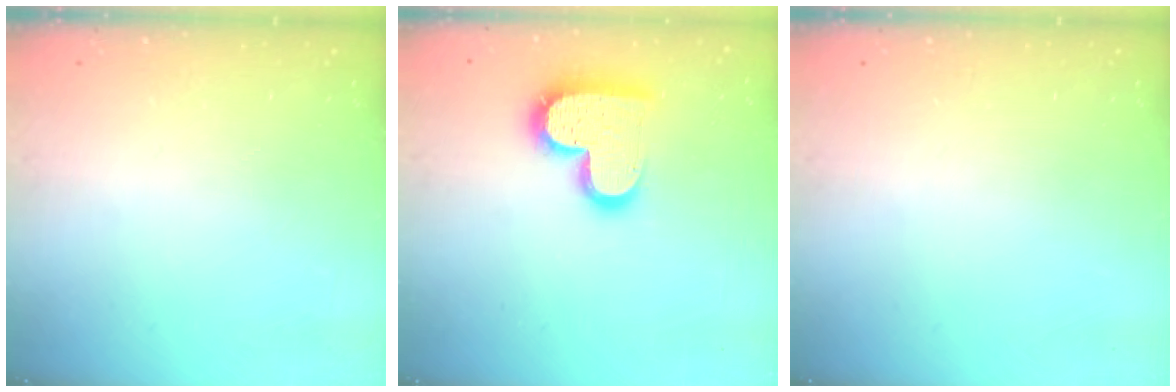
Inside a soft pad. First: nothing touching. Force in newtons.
{"total": 16.0, "press": 16.0, "slide": 1.1}
{"total": 0.0}